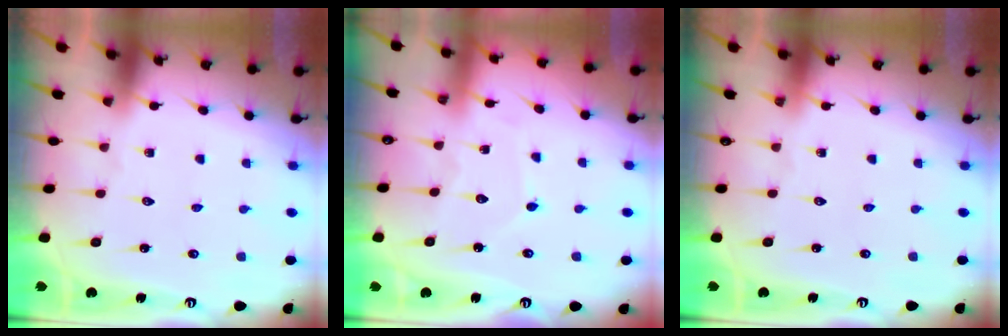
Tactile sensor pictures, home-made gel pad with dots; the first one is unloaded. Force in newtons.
{"total": 4.0, "press": 4.0, "slide": 0.3}
{"total": 0.0}